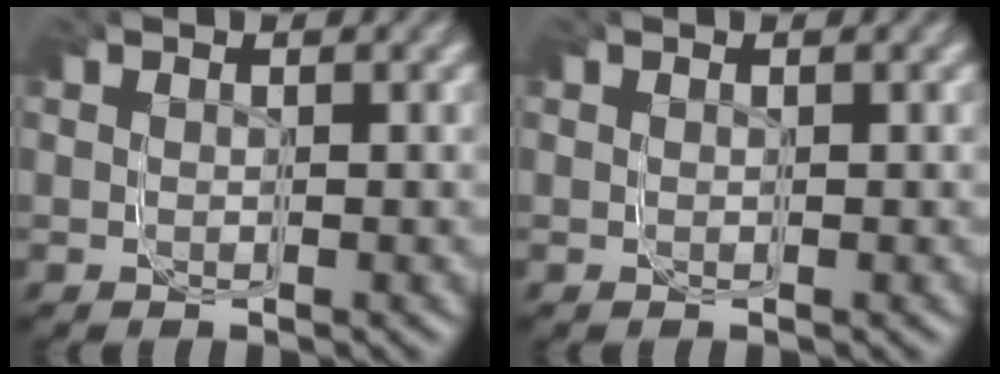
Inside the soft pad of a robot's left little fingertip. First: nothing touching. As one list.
[{"total": 0.0}]